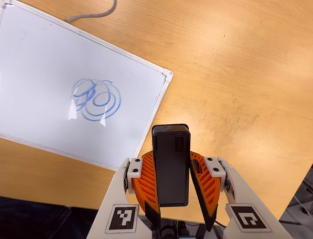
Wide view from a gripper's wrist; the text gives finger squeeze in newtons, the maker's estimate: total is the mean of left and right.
{"total": 6.3, "left": 6.2, "right": 6.3}